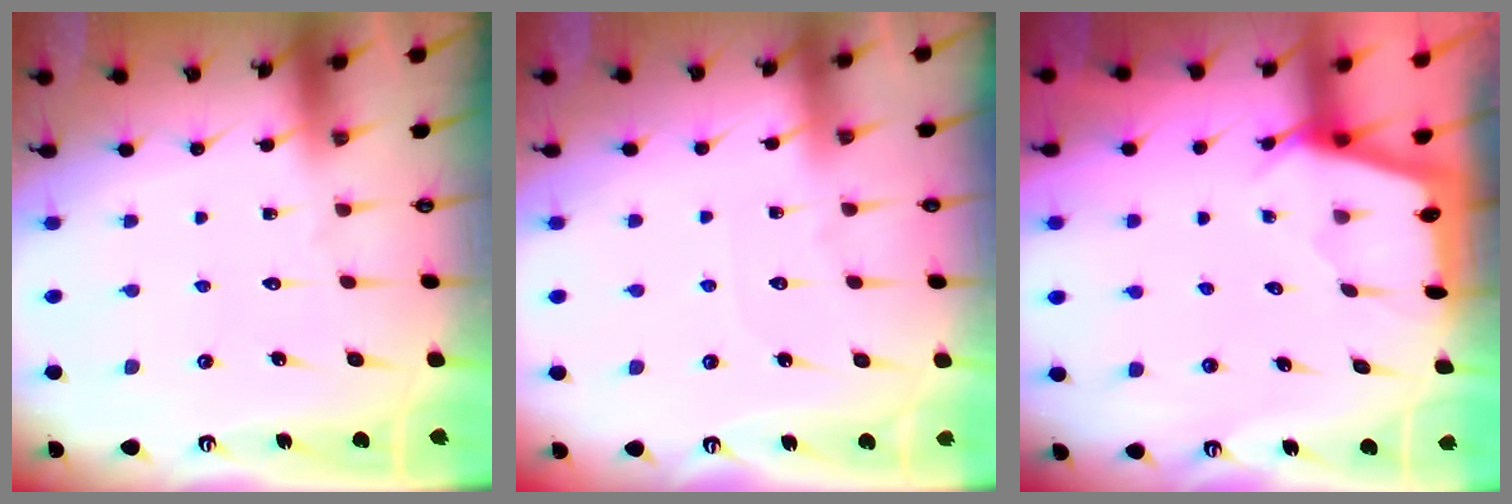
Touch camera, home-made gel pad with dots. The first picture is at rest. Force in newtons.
{"total": 2.7, "press": 2.7, "slide": 0.3}
{"total": 2.2, "press": 2.2, "slide": 0.3}